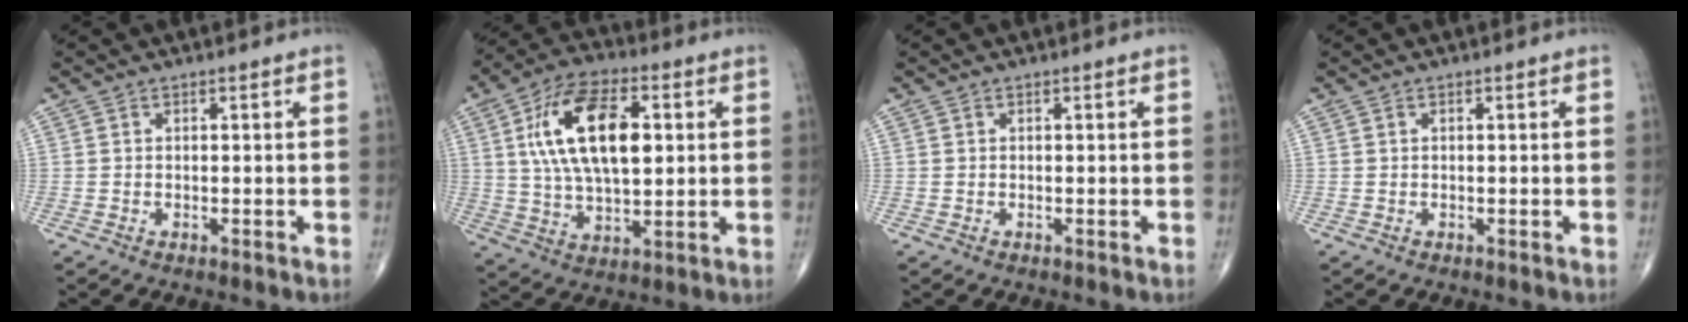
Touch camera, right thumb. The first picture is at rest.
{"total": 18.1, "force": [3.8, 9.2, 15.2], "torque": [-0.261, 0.005, 0.065]}
{"total": 0.0}
{"total": 0.0}